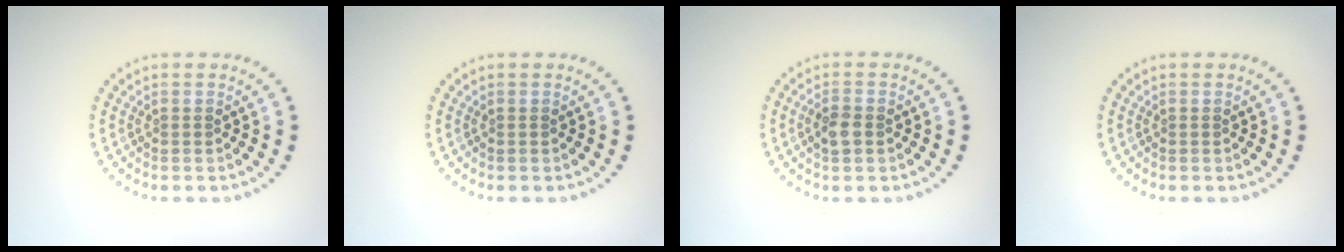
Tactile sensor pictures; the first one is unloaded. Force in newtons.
{"total": 0.0}
{"total": 1.8, "press": 1.8, "slide": 0.3}
{"total": 0.0}